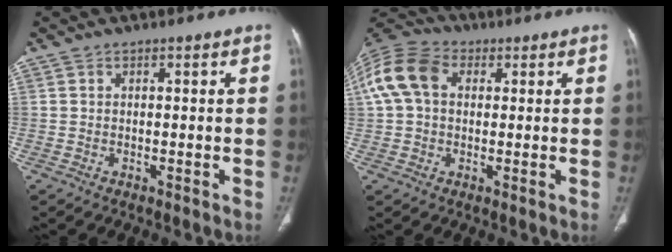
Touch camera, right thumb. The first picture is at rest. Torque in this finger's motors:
{"motor_torque": [-0.13, 0.26, 0.26, -0.14, 0.29]}